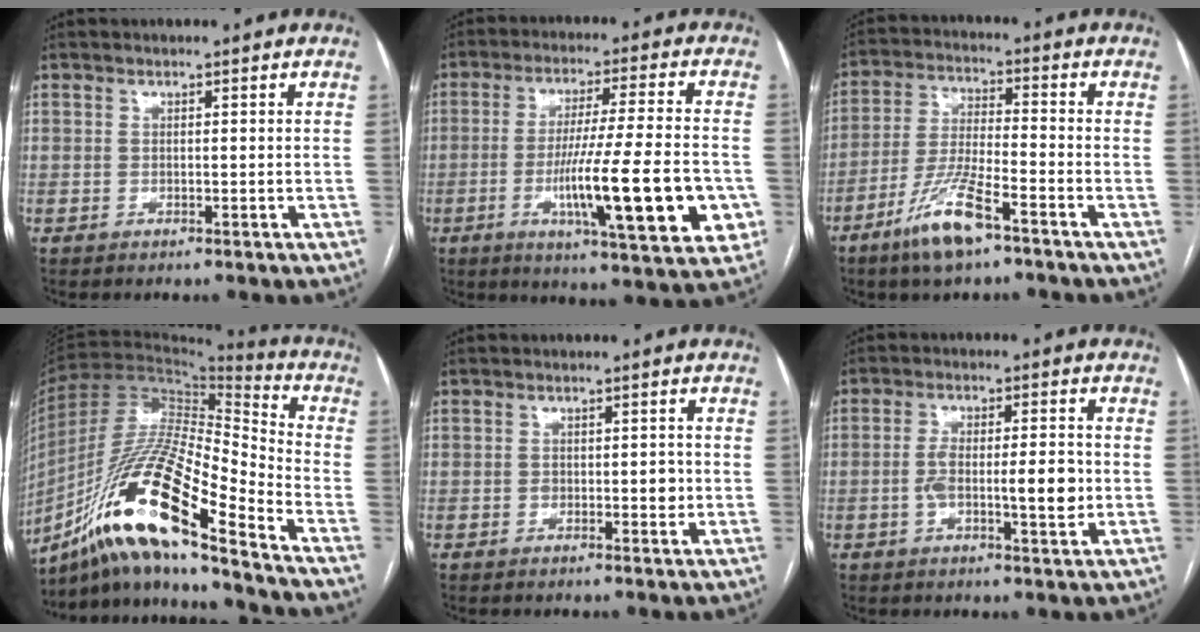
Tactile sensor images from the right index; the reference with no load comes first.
{"total": 18.4, "force": [-5.0, 1.5, 17.7], "torque": [-0.249, -0.015, -0.071]}
{"total": 9.9, "force": [-6.2, 1.5, 7.6], "torque": [-0.158, -0.016, -0.119]}
{"total": 17.3, "force": [-12.3, 1.0, 12.1], "torque": [-0.232, -0.004, -0.229]}
{"total": 2.8, "force": [-0.5, 1.6, 2.3], "torque": [-0.031, 0.003, -0.004]}
{"total": 8.0, "force": [-1.2, 2.0, 7.6], "torque": [-0.134, 0.007, -0.020]}